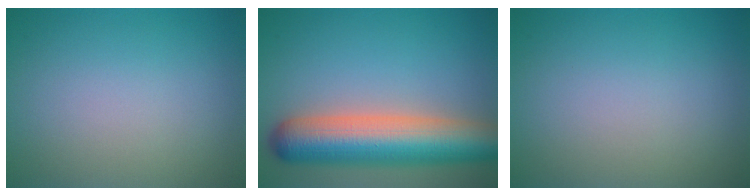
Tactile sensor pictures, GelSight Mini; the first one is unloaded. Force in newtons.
{"total": 10.1, "press": 10.1, "slide": 0.6}
{"total": 0.0}